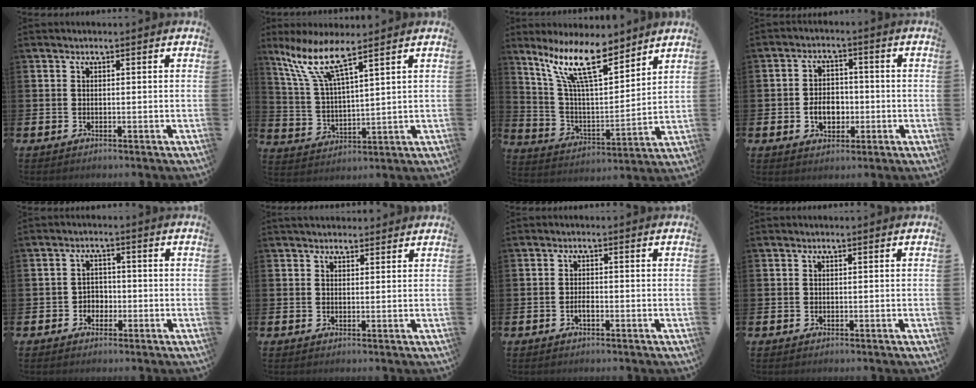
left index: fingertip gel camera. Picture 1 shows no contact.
{"total": 8.9, "force": [7.0, 1.2, 5.3], "torque": [-0.126, -0.024, 0.124]}
{"total": 12.9, "force": [9.3, 3.5, 8.2], "torque": [-0.178, -0.033, 0.165]}
{"total": 4.5, "force": [-1.0, 3.3, 2.9], "torque": [-0.037, -0.002, -0.025]}
{"total": 2.4, "force": [-1.2, 2.0, 0.6], "torque": [-0.012, 0.005, -0.030]}
{"total": 2.4, "force": [2.2, 0.8, 0.2], "torque": [0.004, -0.007, 0.038]}
{"total": 1.4, "force": [-0.6, 0.6, 1.1], "torque": [-0.017, -0.001, -0.013]}
{"total": 0.0}